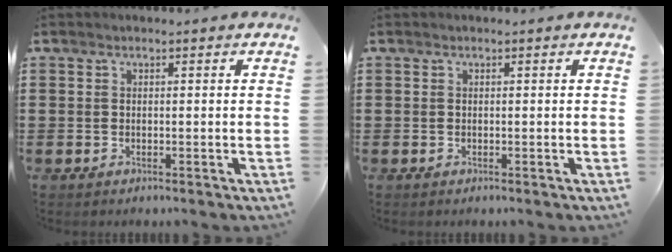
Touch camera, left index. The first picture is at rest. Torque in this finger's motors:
{"motor_torque": [-0.02, -0.02, 0.00, -0.01]}